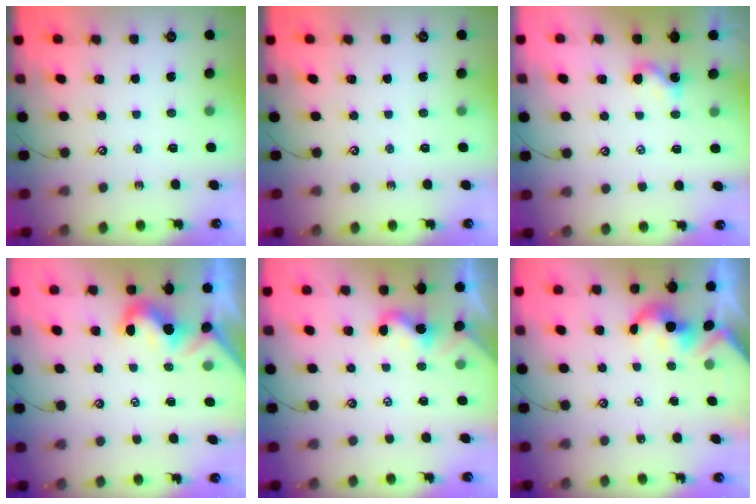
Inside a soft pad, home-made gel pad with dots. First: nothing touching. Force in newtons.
{"total": 0.0}
{"total": 1.8, "press": 1.7, "slide": 0.3}
{"total": 1.9, "press": 1.8, "slide": 0.6}
{"total": 1.8, "press": 1.8, "slide": 0.3}
{"total": 2.1, "press": 2.1, "slide": 0.2}